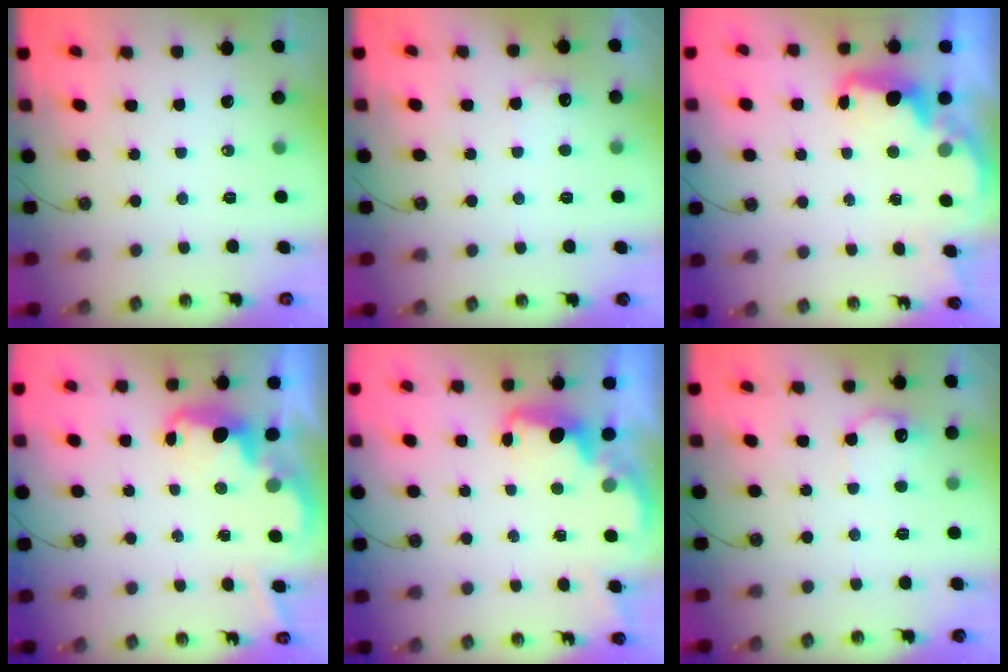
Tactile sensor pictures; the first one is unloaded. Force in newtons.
{"total": 6.1, "press": 6.0, "slide": 0.5}
{"total": 2.1, "press": 2.0, "slide": 0.6}
{"total": 2.8, "press": 2.8, "slide": 0.5}
{"total": 2.1, "press": 2.0, "slide": 0.6}
{"total": 9.6, "press": 9.6, "slide": 0.6}